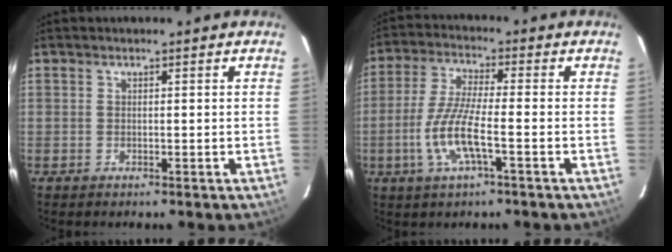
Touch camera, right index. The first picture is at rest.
{"total": 9.3, "force": [-3.1, 1.4, 8.7], "torque": [-0.186, -0.007, -0.061]}